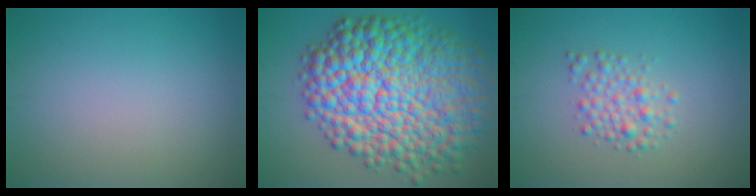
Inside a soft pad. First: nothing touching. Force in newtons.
{"total": 15.5, "press": 15.5, "slide": 0.1}
{"total": 2.5, "press": 2.5, "slide": 0.0}